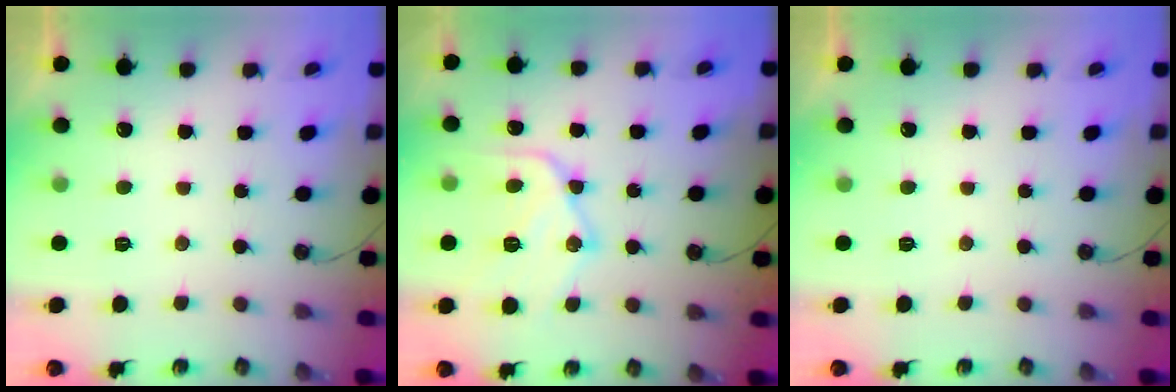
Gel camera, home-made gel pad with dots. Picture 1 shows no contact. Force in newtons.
{"total": 16.0, "press": 16.0, "slide": 1.6}
{"total": 0.0}